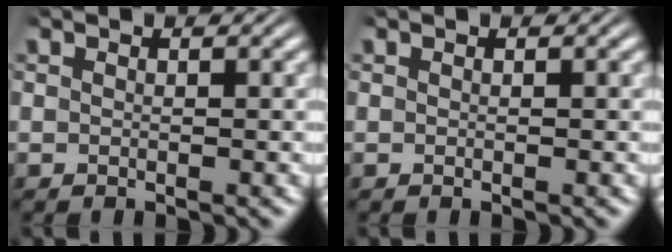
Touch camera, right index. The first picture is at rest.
{"total": 0.0}